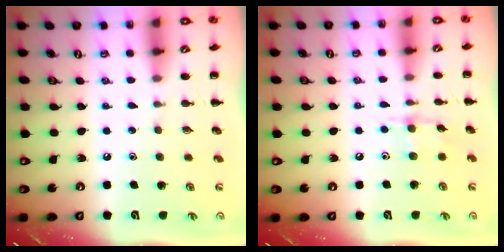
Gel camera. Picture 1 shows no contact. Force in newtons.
{"total": 5.5, "press": 5.5, "slide": 0.7}